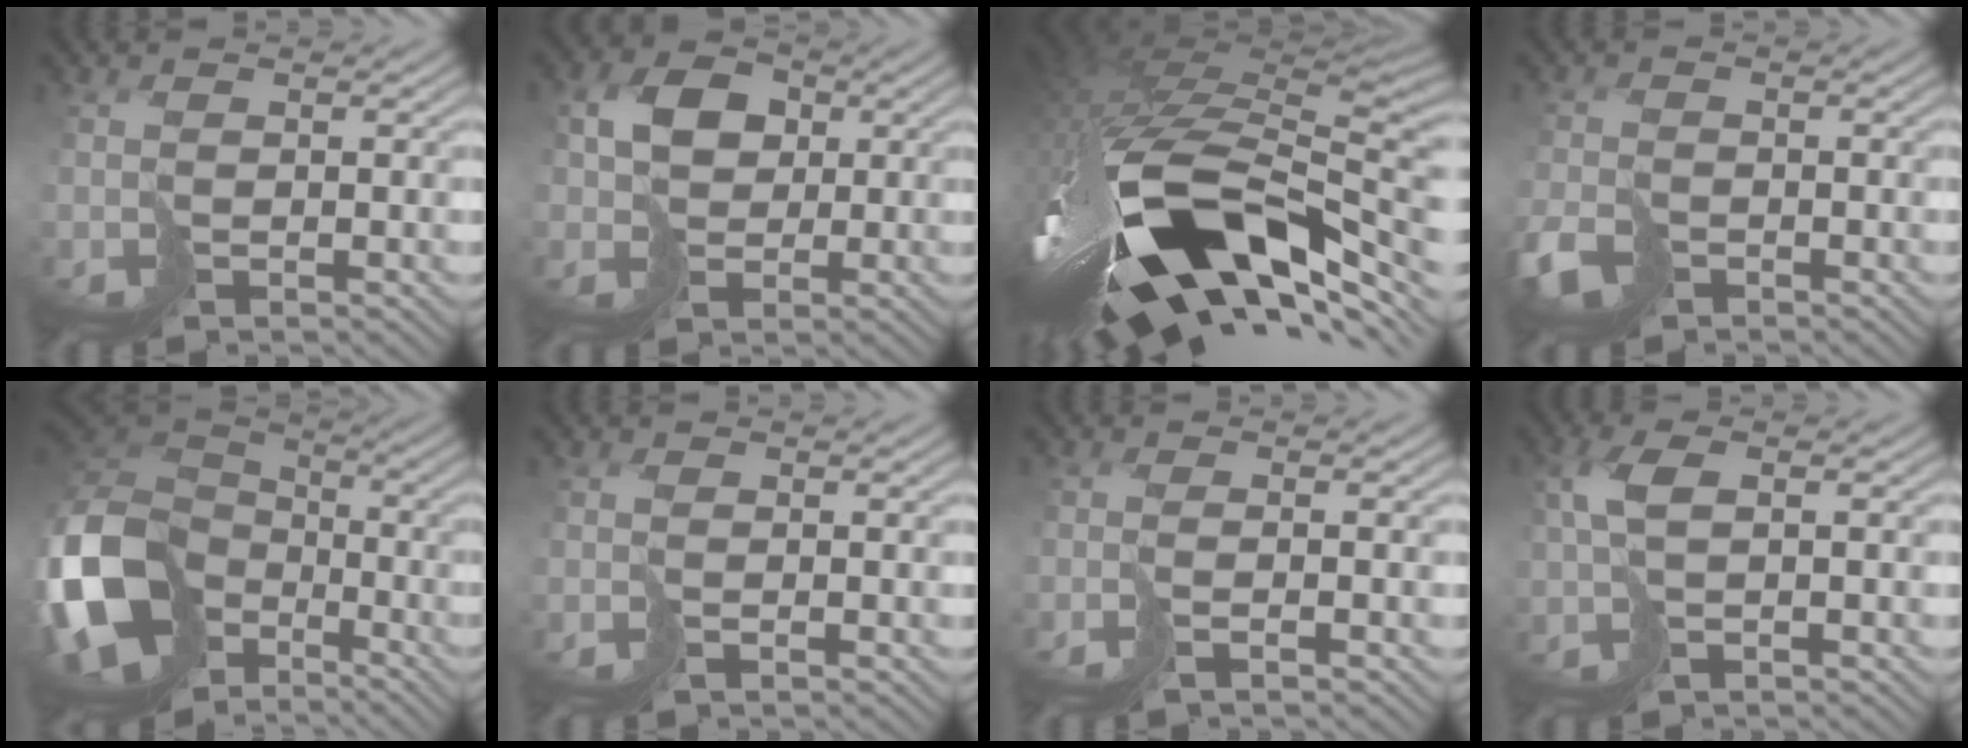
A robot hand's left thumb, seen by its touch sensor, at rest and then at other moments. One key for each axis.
{"total": 5.6, "fx": 1.2, "fy": 4.5, "fz": 3.0, "tx": -0.064, "ty": 0.008, "tz": 0.019}
{"total": 17.7, "fx": -5.3, "fy": 9.5, "fz": 13.9, "tx": -0.323, "ty": -0.051, "tz": -0.062}
{"total": 4.0, "fx": -2.8, "fy": 2.3, "fz": 1.7, "tx": -0.043, "ty": -0.012, "tz": -0.062}
{"total": 17.7, "fx": -6.0, "fy": 13.5, "fz": 9.7, "tx": -0.296, "ty": -0.043, "tz": -0.104}
{"total": 1.0, "fx": -0.2, "fy": 0.3, "fz": 0.9, "tx": -0.023, "ty": 0.000, "tz": -0.008}
{"total": 2.6, "fx": -1.2, "fy": 0.5, "fz": 2.2, "tx": -0.039, "ty": 0.000, "tz": -0.034}
{"total": 3.7, "fx": 0.9, "fy": 1.2, "fz": 3.4, "tx": -0.073, "ty": 0.009, "tz": 0.016}